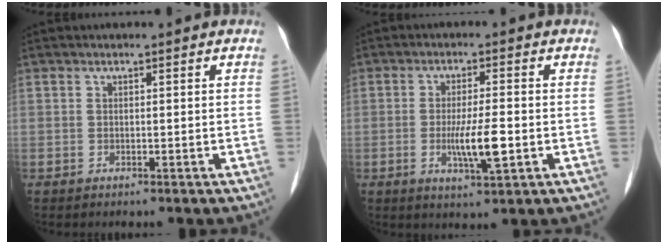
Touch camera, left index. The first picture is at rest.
{"total": 6.1, "force": [-1.4, 0.8, 5.8], "torque": [-0.114, -0.010, -0.024]}